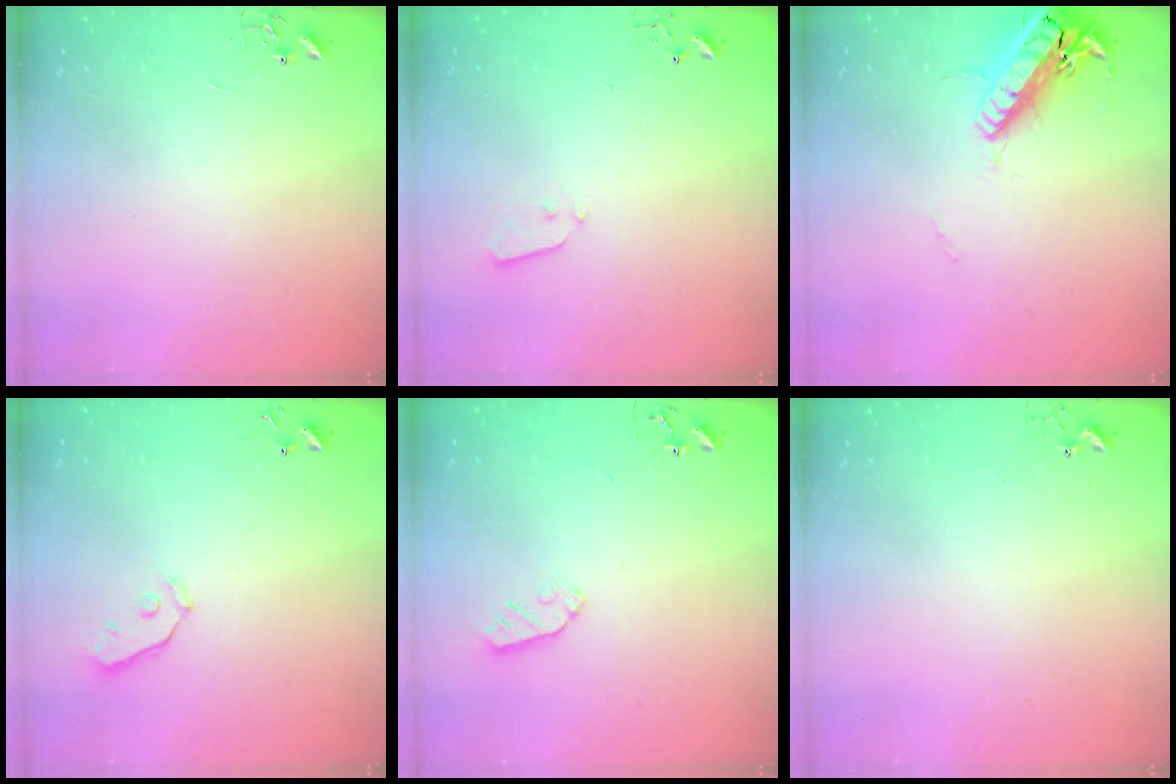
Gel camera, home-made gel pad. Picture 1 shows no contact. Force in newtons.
{"total": 3.8, "press": 3.8, "slide": 0.1}
{"total": 19.2, "press": 18.9, "slide": 3.3}
{"total": 3.7, "press": 3.6, "slide": 0.8}
{"total": 4.9, "press": 4.8, "slide": 0.6}
{"total": 2.7, "press": 2.7, "slide": 0.2}